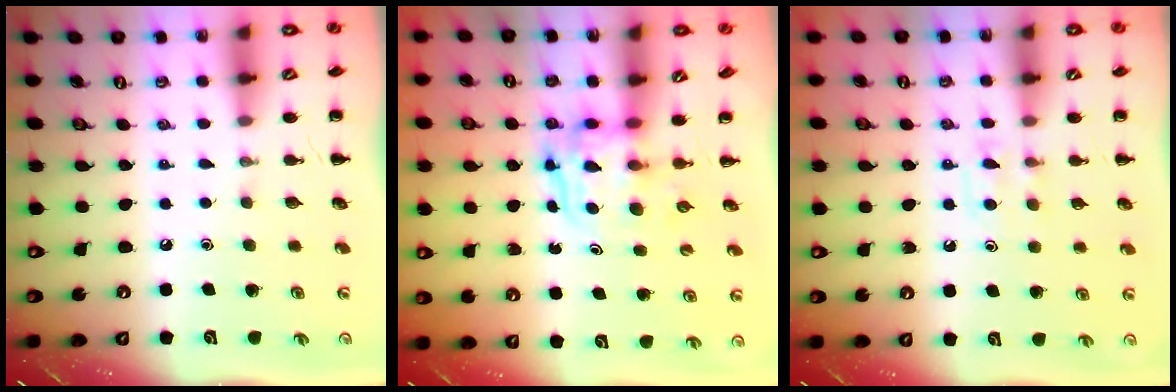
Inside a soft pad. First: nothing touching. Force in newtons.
{"total": 3.6, "press": 3.6, "slide": 0.3}
{"total": 5.7, "press": 5.4, "slide": 1.9}